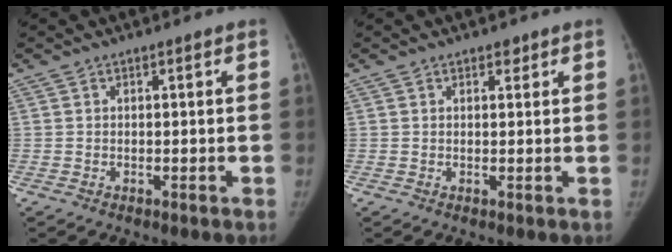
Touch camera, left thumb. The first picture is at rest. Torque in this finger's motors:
{"motor_torque": [2.30, 1.86, 0.39, 0.13, 0.02]}